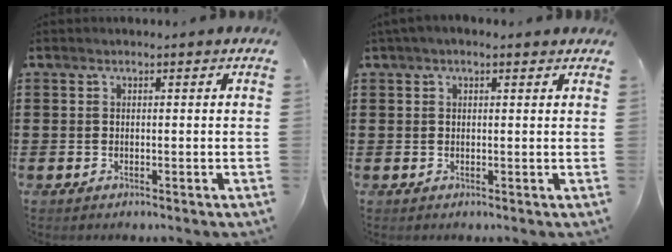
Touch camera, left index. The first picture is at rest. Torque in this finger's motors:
{"motor_torque": [2.14, 0.00, 0.70, 0.08]}